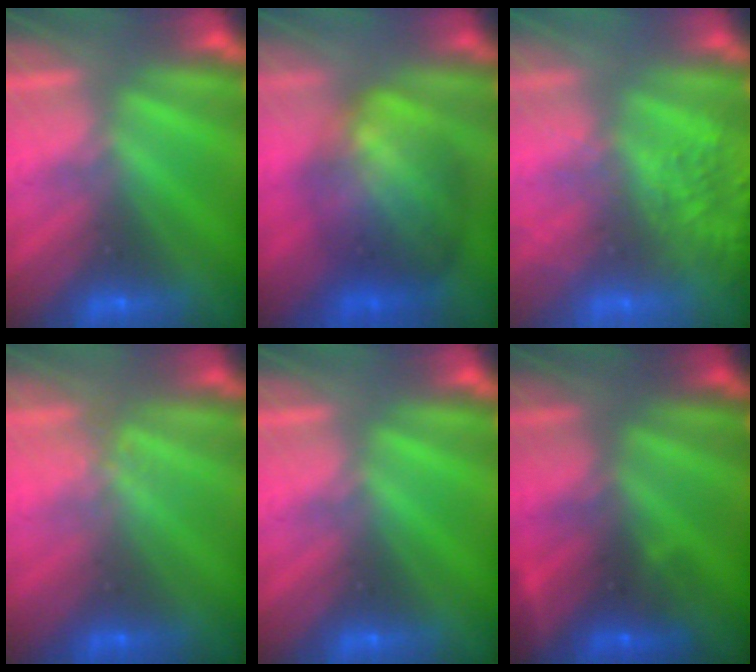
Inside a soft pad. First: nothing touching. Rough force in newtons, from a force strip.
{"total": 7.7}
{"total": 7.8}
{"total": 1.0}
{"total": 0.0}
{"total": 2.7}